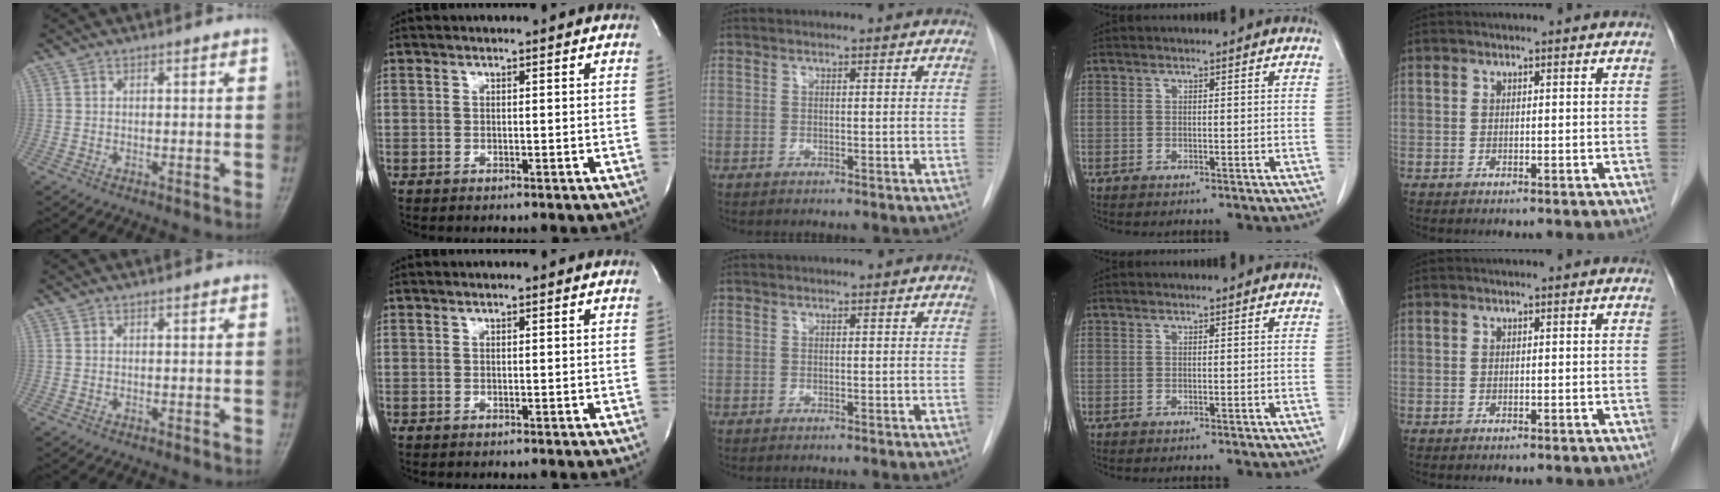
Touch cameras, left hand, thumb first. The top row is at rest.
{}